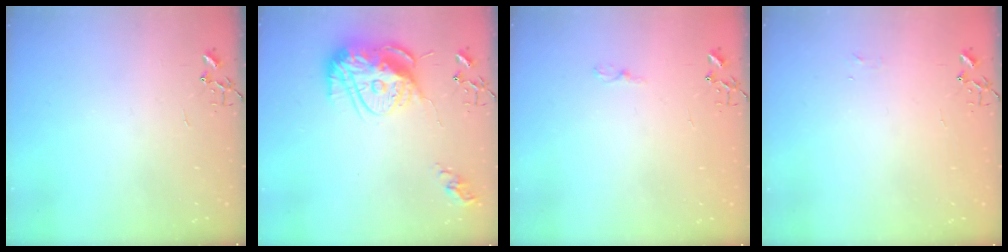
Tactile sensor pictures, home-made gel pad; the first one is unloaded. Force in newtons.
{"total": 17.8, "press": 17.7, "slide": 1.8}
{"total": 4.6, "press": 4.6, "slide": 0.4}
{"total": 4.0, "press": 4.0, "slide": 0.5}